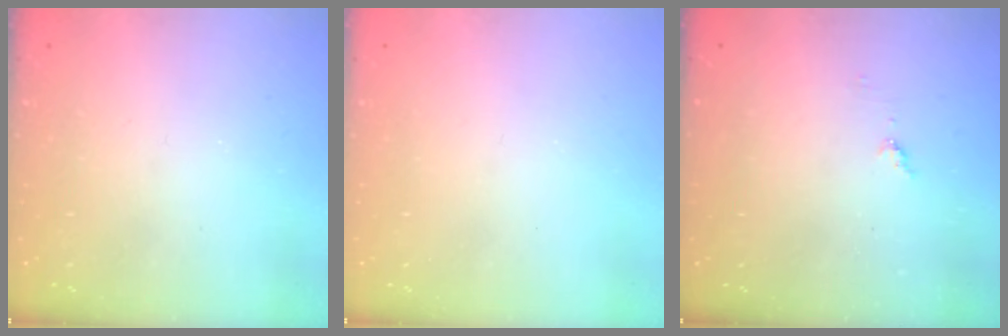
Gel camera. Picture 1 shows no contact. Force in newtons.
{"total": 0.0}
{"total": 4.3, "press": 4.2, "slide": 0.5}